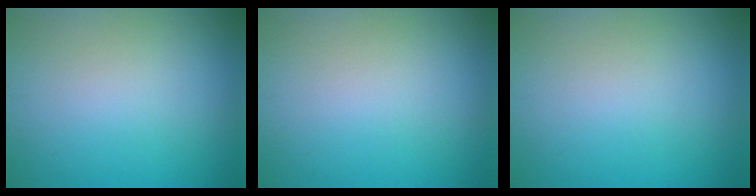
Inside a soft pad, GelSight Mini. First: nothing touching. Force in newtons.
{"total": 0.0}
{"total": 0.0}